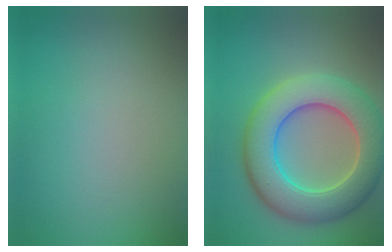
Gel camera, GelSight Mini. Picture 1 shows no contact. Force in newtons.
{"total": 9.8, "press": 9.8, "slide": 0.5}